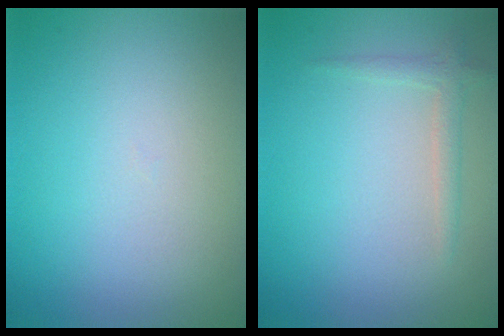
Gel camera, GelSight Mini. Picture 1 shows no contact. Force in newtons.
{"total": 1.4, "press": 1.4, "slide": 0.1}